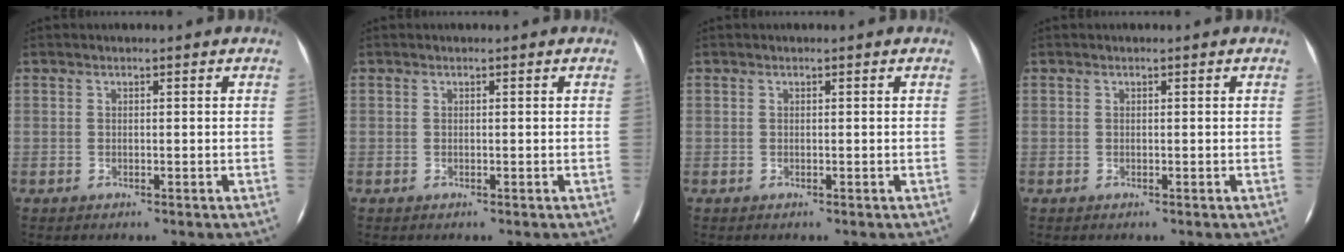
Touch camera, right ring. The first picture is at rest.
{"total": 0.0}
{"total": 0.0}
{"total": 0.0}